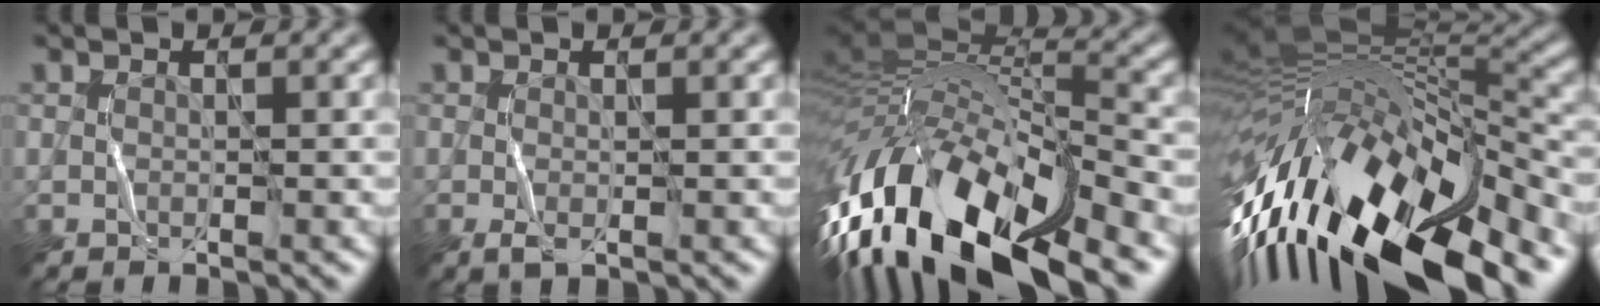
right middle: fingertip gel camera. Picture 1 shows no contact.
{"total": 0.7, "force": [-0.4, 0.1, 0.5], "torque": [-0.013, -0.001, -0.001]}
{"total": 16.2, "force": [-7.5, 6.5, 12.9], "torque": [-0.268, 0.011, -0.127]}
{"total": 16.6, "force": [-6.6, 6.1, 14.0], "torque": [-0.272, 0.000, -0.104]}